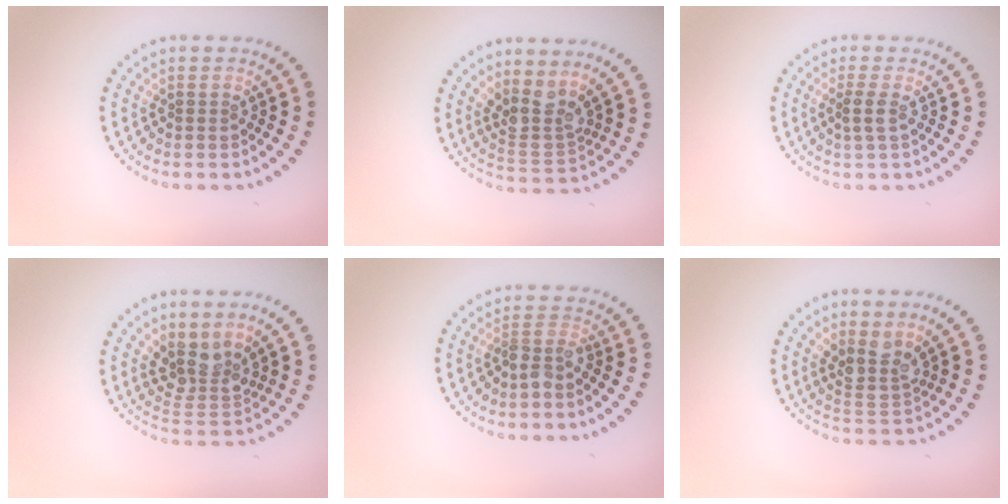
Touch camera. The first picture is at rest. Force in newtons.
{"total": 3.5, "press": 2.6, "slide": 2.2}
{"total": 1.5, "press": 1.2, "slide": 0.9}
{"total": 3.8, "press": 3.1, "slide": 2.2}
{"total": 1.9, "press": 1.6, "slide": 0.9}
{"total": 3.1, "press": 2.3, "slide": 2.0}